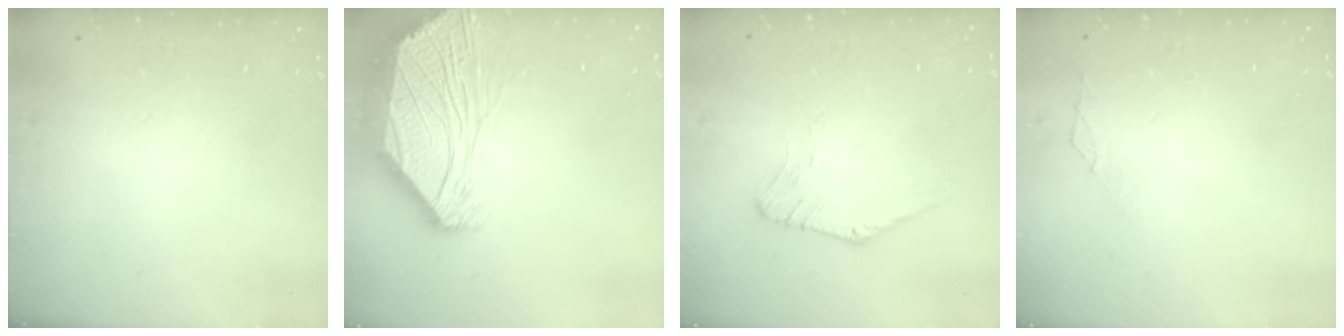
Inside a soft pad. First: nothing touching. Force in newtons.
{"total": 10.3, "press": 10.2, "slide": 1.4}
{"total": 0.5, "press": 0.5, "slide": 0.3}
{"total": 0.8, "press": 0.6, "slide": 0.5}